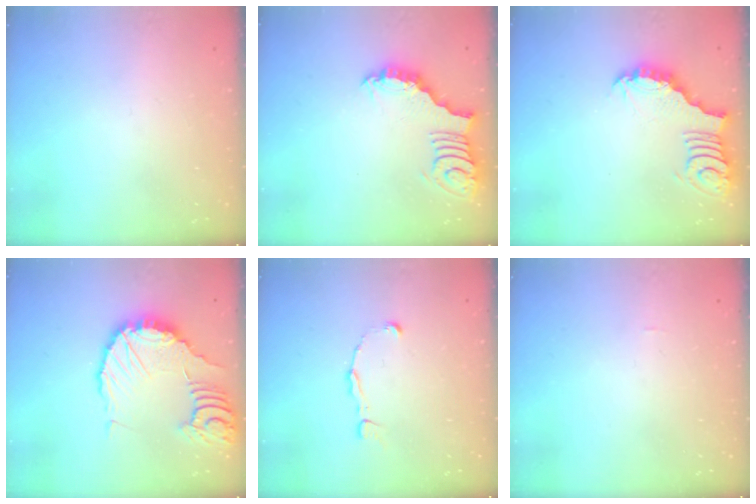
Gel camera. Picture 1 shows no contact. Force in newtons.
{"total": 2.9, "press": 2.9, "slide": 0.4}
{"total": 3.8, "press": 3.7, "slide": 0.8}
{"total": 14.3, "press": 14.2, "slide": 1.6}
{"total": 1.8, "press": 1.8, "slide": 0.1}
{"total": 0.0}